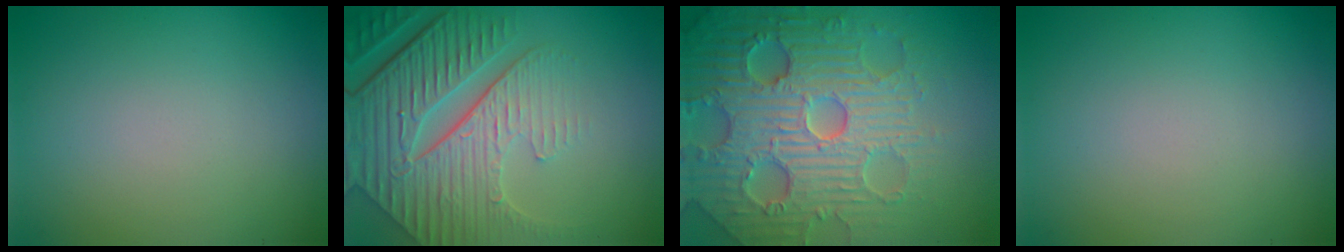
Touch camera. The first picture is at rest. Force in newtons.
{"total": 8.9, "press": 6.1, "slide": 6.5}
{"total": 7.9, "press": 7.7, "slide": 1.6}
{"total": 0.0}